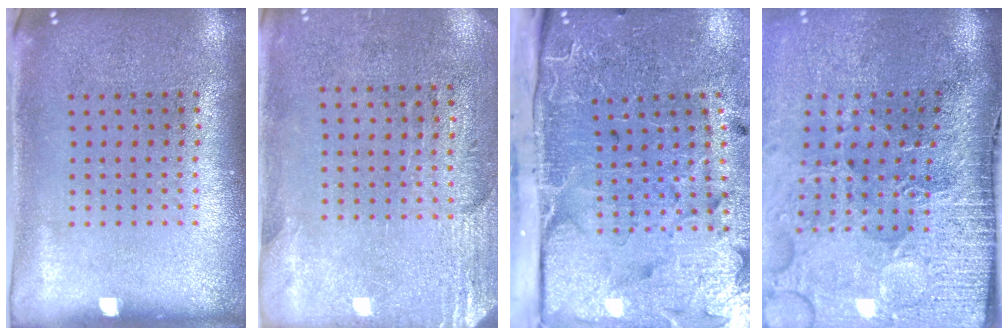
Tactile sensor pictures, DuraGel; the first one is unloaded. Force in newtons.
{"total": 2.8, "press": 2.4, "slide": 1.3}
{"total": 5.0, "press": 3.9, "slide": 3.1}
{"total": 5.0, "press": 4.0, "slide": 3.0}